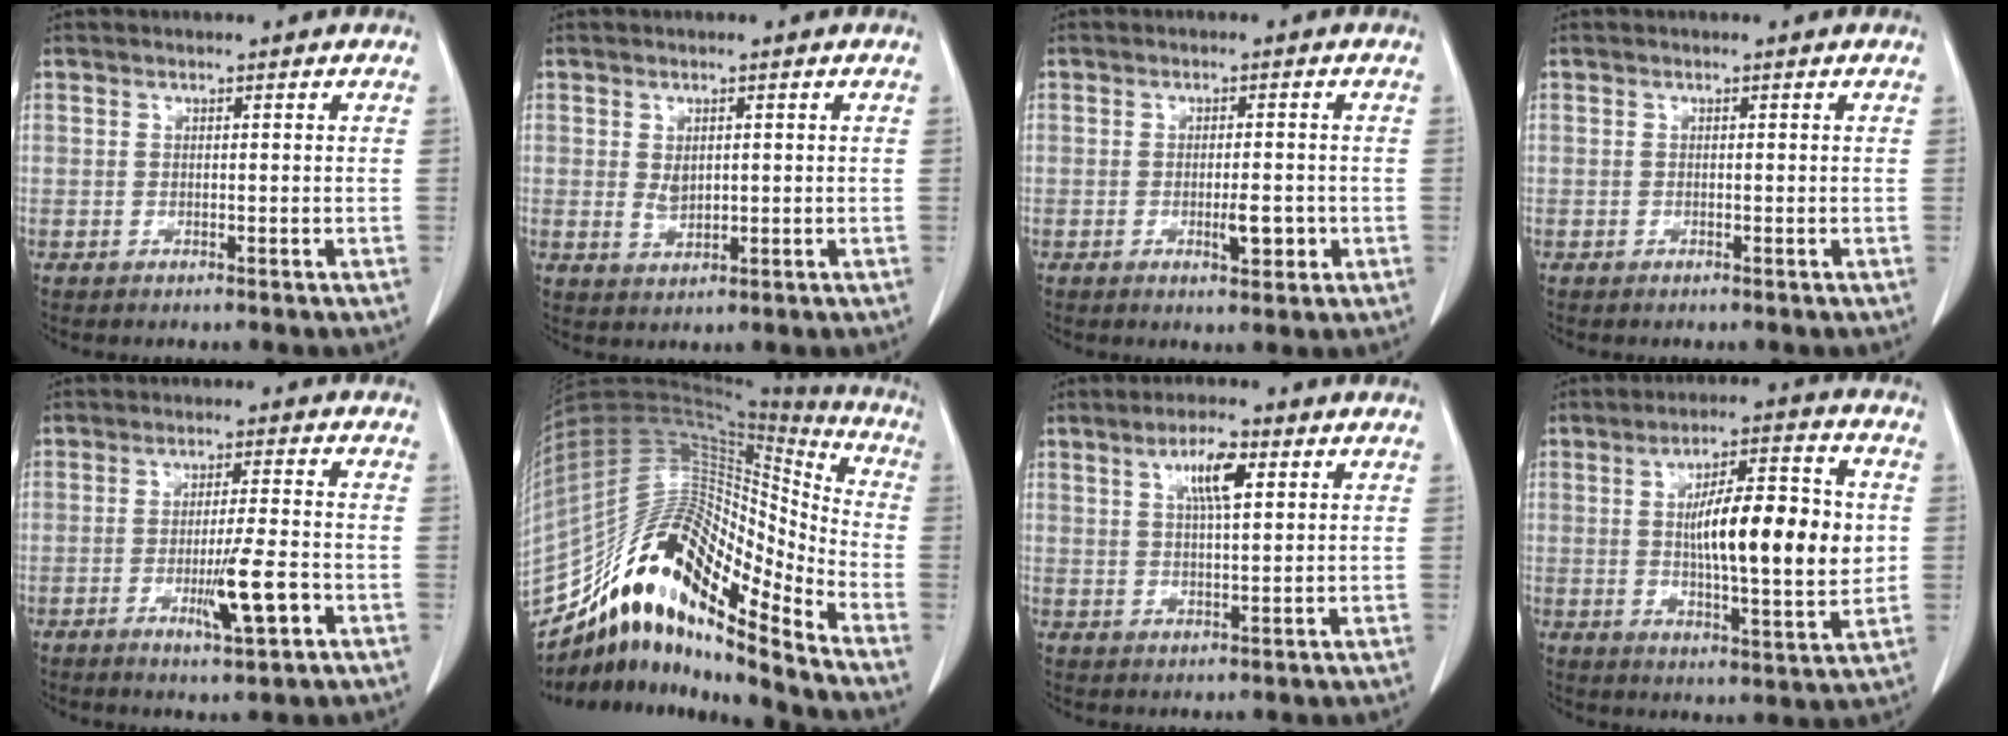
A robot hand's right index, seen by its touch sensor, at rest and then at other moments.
{"total": 2.4, "force": [0.5, 1.6, 1.8], "torque": [-0.032, -0.003, 0.015]}
{"total": 3.4, "force": [-0.9, 1.0, 3.1], "torque": [-0.050, -0.001, -0.010]}
{"total": 0.0}
{"total": 7.2, "force": [-2.5, 0.2, 6.8], "torque": [-0.112, -0.011, -0.040]}
{"total": 19.7, "force": [-14.8, 4.0, 12.4], "torque": [-0.240, 0.049, -0.266]}
{"total": 6.0, "force": [2.5, 1.3, 5.3], "torque": [-0.096, 0.004, 0.043]}
{"total": 16.1, "force": [1.2, 3.4, 15.7], "torque": [-0.249, 0.010, 0.017]}